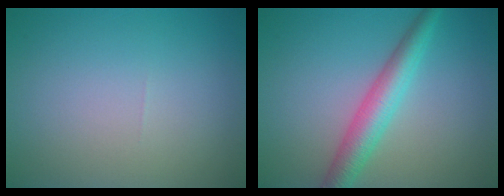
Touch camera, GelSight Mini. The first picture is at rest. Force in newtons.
{"total": 4.2, "press": 4.2, "slide": 0.1}